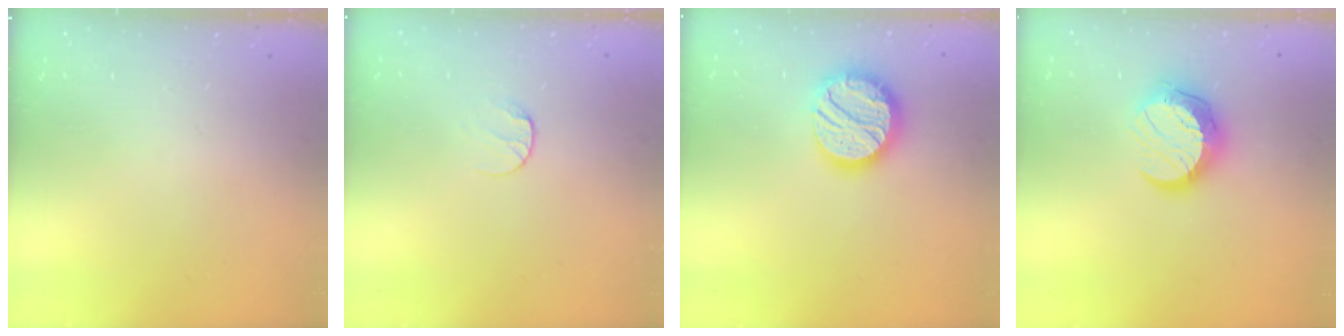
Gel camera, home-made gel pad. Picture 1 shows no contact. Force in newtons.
{"total": 6.1, "press": 6.1, "slide": 0.6}
{"total": 17.9, "press": 17.9, "slide": 1.1}
{"total": 11.8, "press": 11.8, "slide": 0.8}